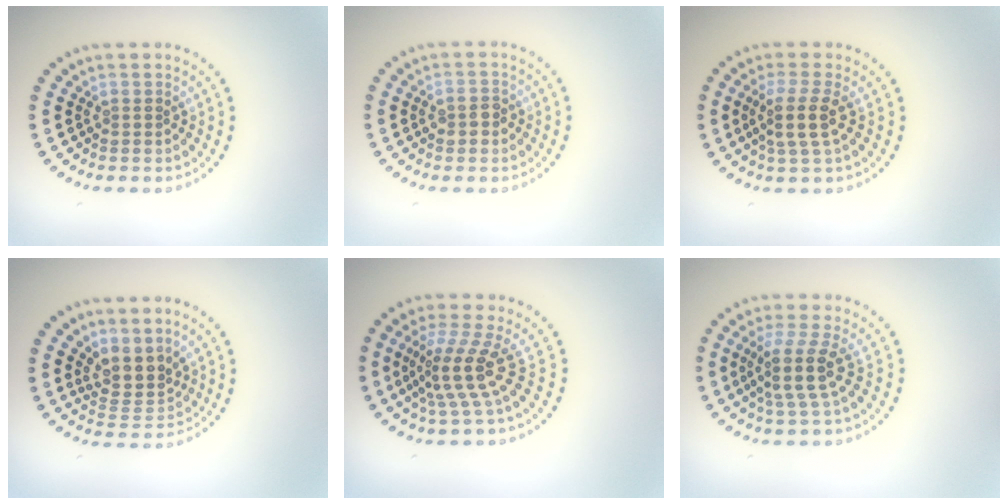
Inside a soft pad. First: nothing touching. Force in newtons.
{"total": 1.7, "press": 1.7, "slide": 0.1}
{"total": 2.9, "press": 2.3, "slide": 1.7}
{"total": 3.2, "press": 2.4, "slide": 2.1}
{"total": 4.1, "press": 2.7, "slide": 3.0}
{"total": 3.7, "press": 2.9, "slide": 2.3}